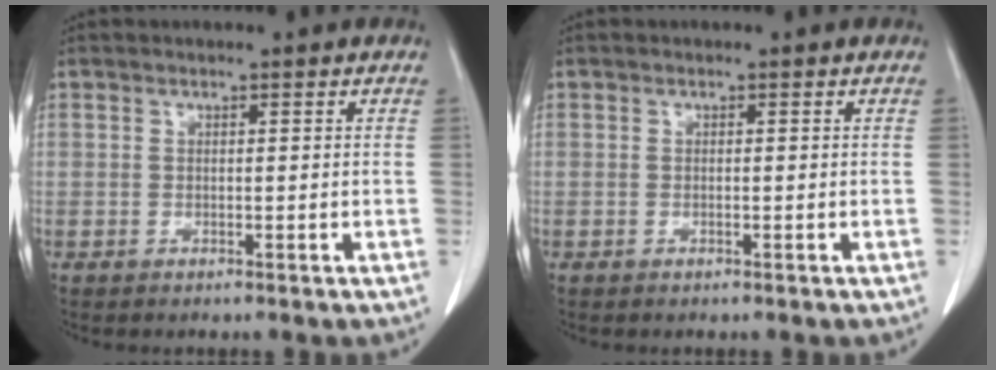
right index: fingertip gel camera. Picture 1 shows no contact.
{"total": 0.0}